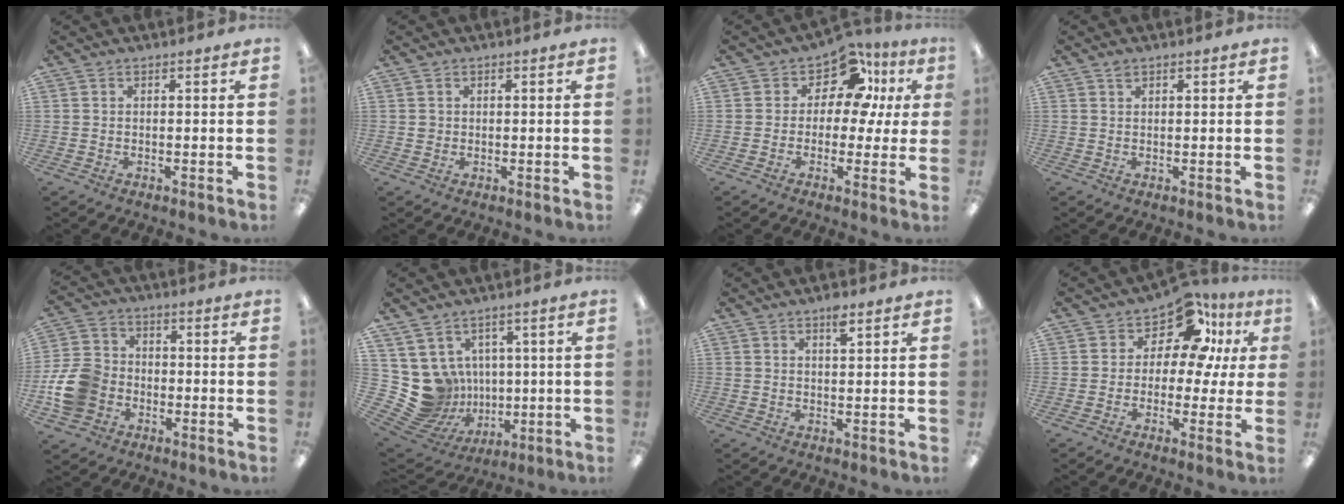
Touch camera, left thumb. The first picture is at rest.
{"total": 1.2, "force": [0.2, 1.2, 0.1], "torque": [-0.003, 0.005, 0.002]}
{"total": 11.2, "force": [5.5, 7.2, 6.6], "torque": [-0.103, -0.030, 0.099]}
{"total": 1.4, "force": [1.0, 0.8, 0.6], "torque": [-0.014, 0.001, 0.019]}
{"total": 11.2, "force": [-3.4, 9.3, 5.4], "torque": [-0.116, 0.037, -0.058]}
{"total": 11.6, "force": [1.2, 11.2, 3.0], "torque": [-0.105, -0.028, 0.040]}
{"total": 3.4, "force": [2.3, 1.0, 2.3], "torque": [-0.035, -0.005, 0.037]}
{"total": 11.8, "force": [7.1, 6.6, 6.8], "torque": [-0.113, -0.048, 0.128]}